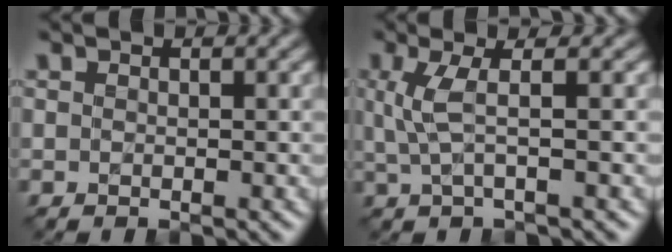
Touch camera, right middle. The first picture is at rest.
{"total": 3.0, "force": [0.5, 0.7, 2.9], "torque": [-0.062, 0.001, 0.012]}